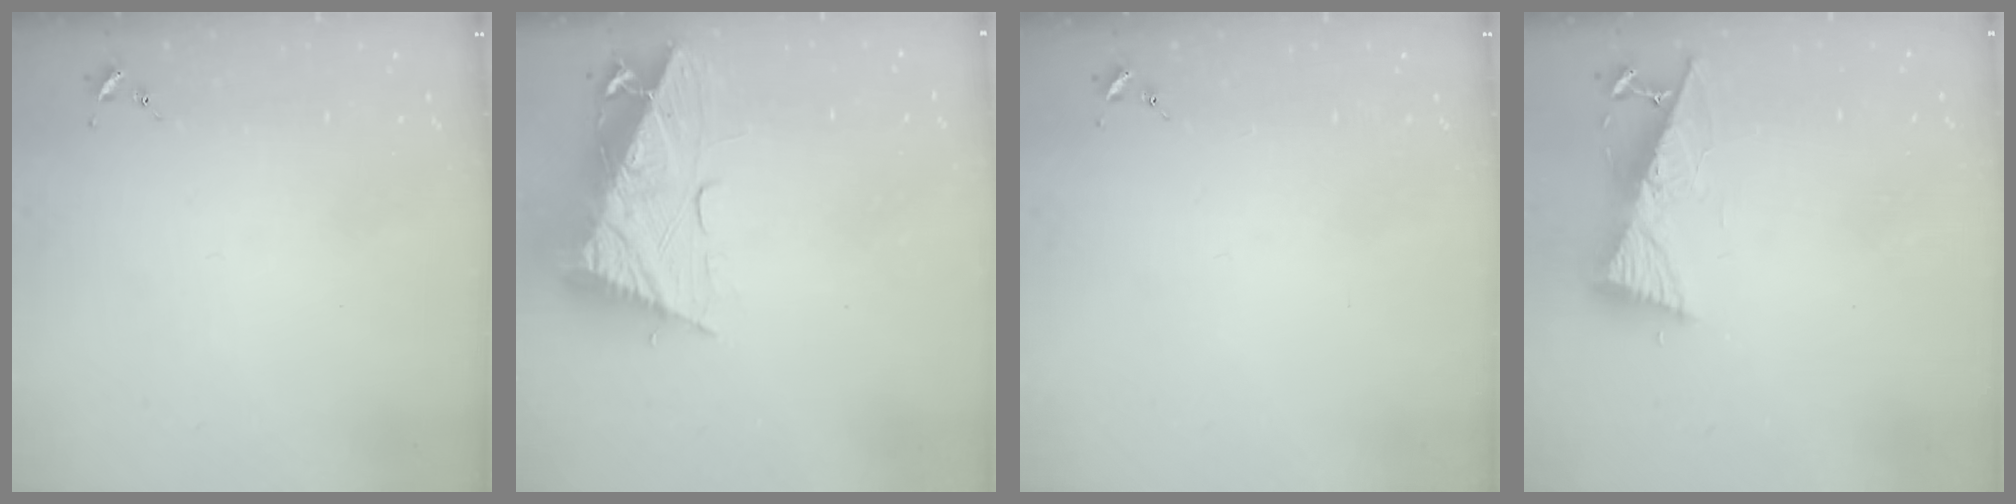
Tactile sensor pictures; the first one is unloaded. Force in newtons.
{"total": 16.6, "press": 16.5, "slide": 1.5}
{"total": 0.0}
{"total": 10.6, "press": 10.5, "slide": 1.2}